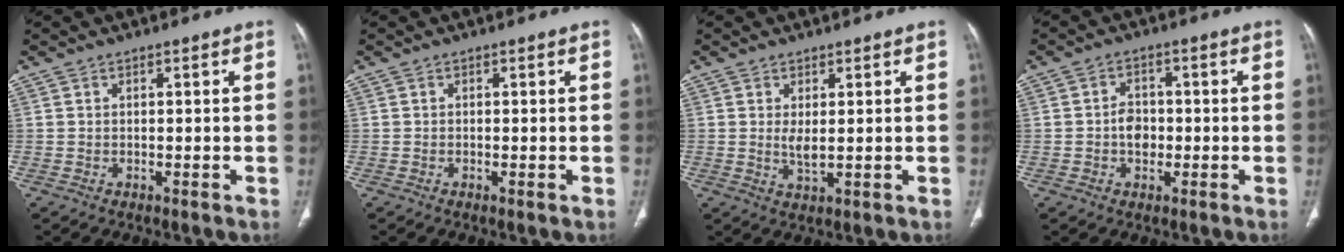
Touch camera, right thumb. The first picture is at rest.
{"total": 0.5, "force": [-0.2, 0.1, 0.5], "torque": [-0.013, -0.002, -0.003]}
{"total": 2.8, "force": [0.5, 0.9, 2.6], "torque": [-0.052, -0.012, 0.016]}
{"total": 4.3, "force": [-0.6, 3.3, 2.7], "torque": [-0.029, 0.010, -0.014]}